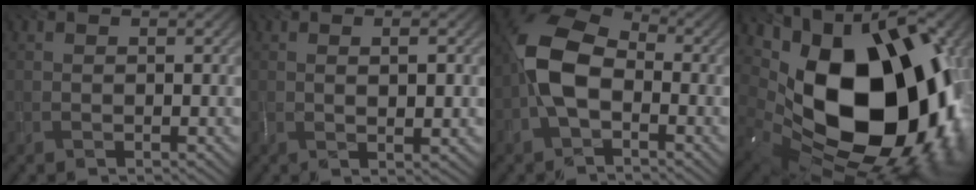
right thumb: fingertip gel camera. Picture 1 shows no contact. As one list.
[{"total": 2.0, "force": [0.3, 0.5, 1.9], "torque": [-0.038, -0.003, 0.007]}, {"total": 8.5, "force": [-1.7, 5.2, 6.5], "torque": [-0.137, 0.015, -0.049]}, {"total": 20.0, "force": [1.5, 14.0, 14.2], "torque": [-0.252, -0.052, 0.075]}]